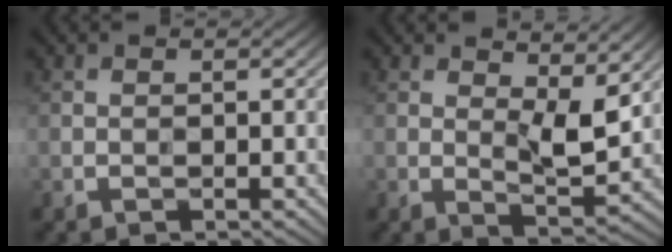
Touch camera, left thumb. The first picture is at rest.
{"total": 6.3, "force": [2.8, 2.2, 5.1], "torque": [-0.088, -0.008, 0.049]}